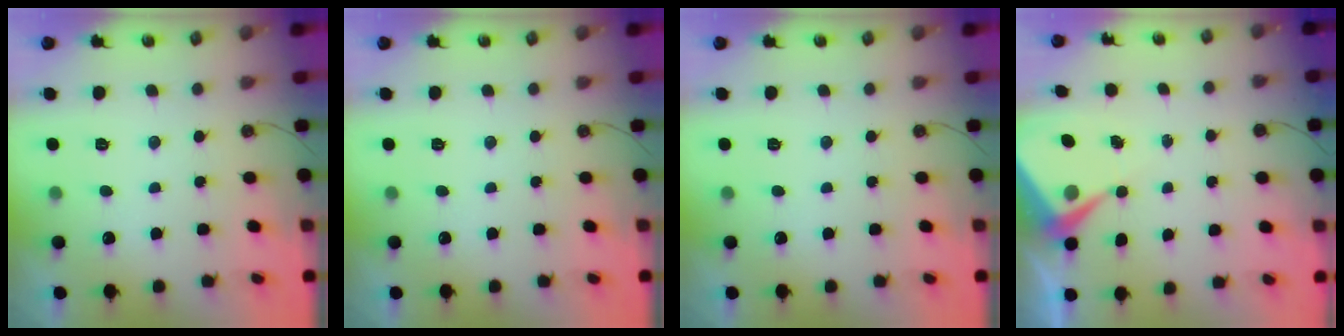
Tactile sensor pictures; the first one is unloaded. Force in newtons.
{"total": 0.0}
{"total": 0.0}
{"total": 5.4, "press": 5.4, "slide": 0.6}